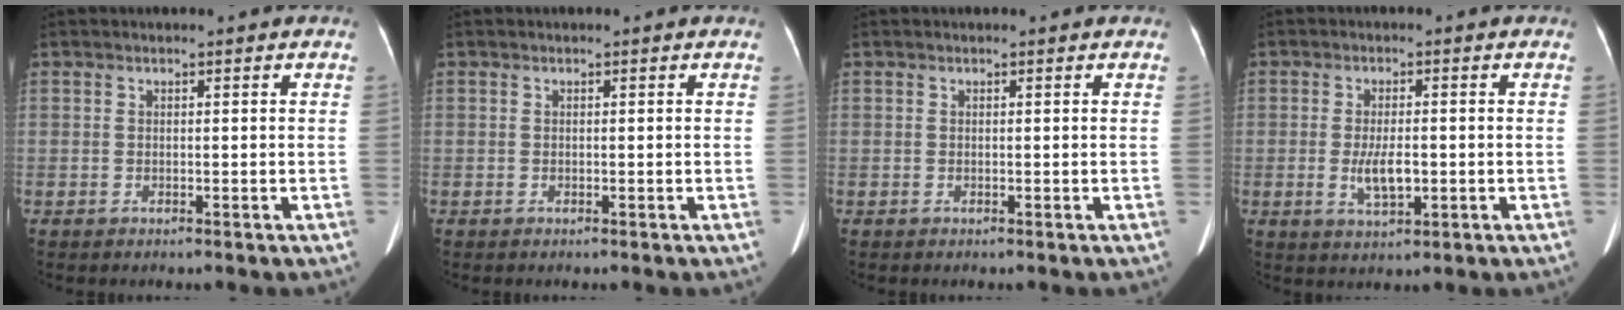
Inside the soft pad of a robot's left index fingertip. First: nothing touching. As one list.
[{"total": 0.0}, {"total": 0.0}, {"total": 4.5, "force": [-0.8, 1.5, 4.1], "torque": [-0.083, -0.005, -0.009]}]